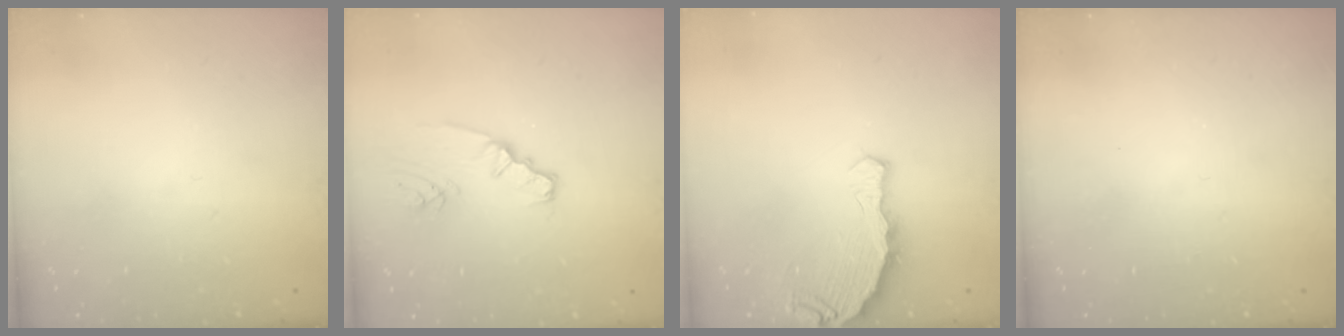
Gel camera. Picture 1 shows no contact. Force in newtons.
{"total": 2.7, "press": 2.7, "slide": 0.4}
{"total": 8.2, "press": 6.5, "slide": 5.1}
{"total": 0.0}